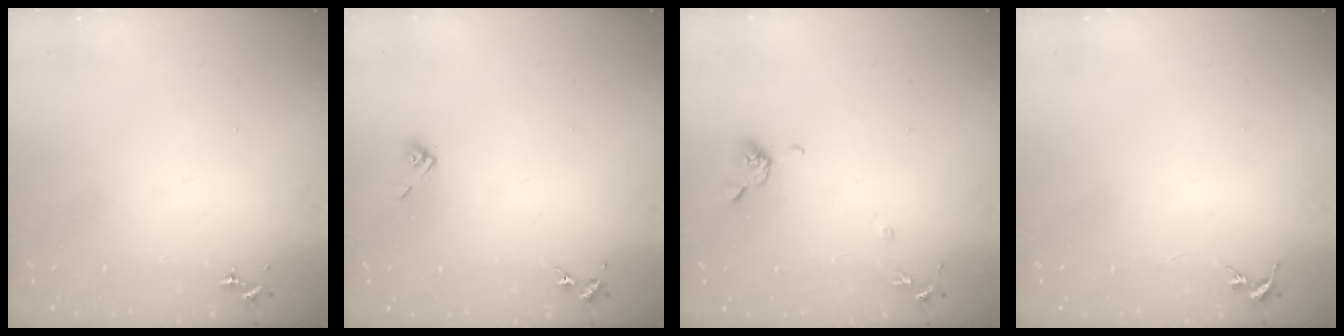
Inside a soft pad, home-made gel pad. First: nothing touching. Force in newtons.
{"total": 5.4, "press": 4.9, "slide": 2.3}
{"total": 8.3, "press": 8.2, "slide": 1.6}
{"total": 0.0}